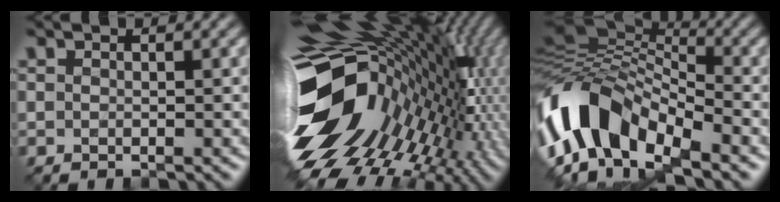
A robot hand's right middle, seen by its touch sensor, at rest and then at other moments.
{"total": 18.1, "force": [-1.2, 11.5, 14.0], "torque": [-0.245, -0.005, -0.022]}
{"total": 11.4, "force": [-5.0, 6.1, 8.3], "torque": [-0.148, 0.010, -0.108]}